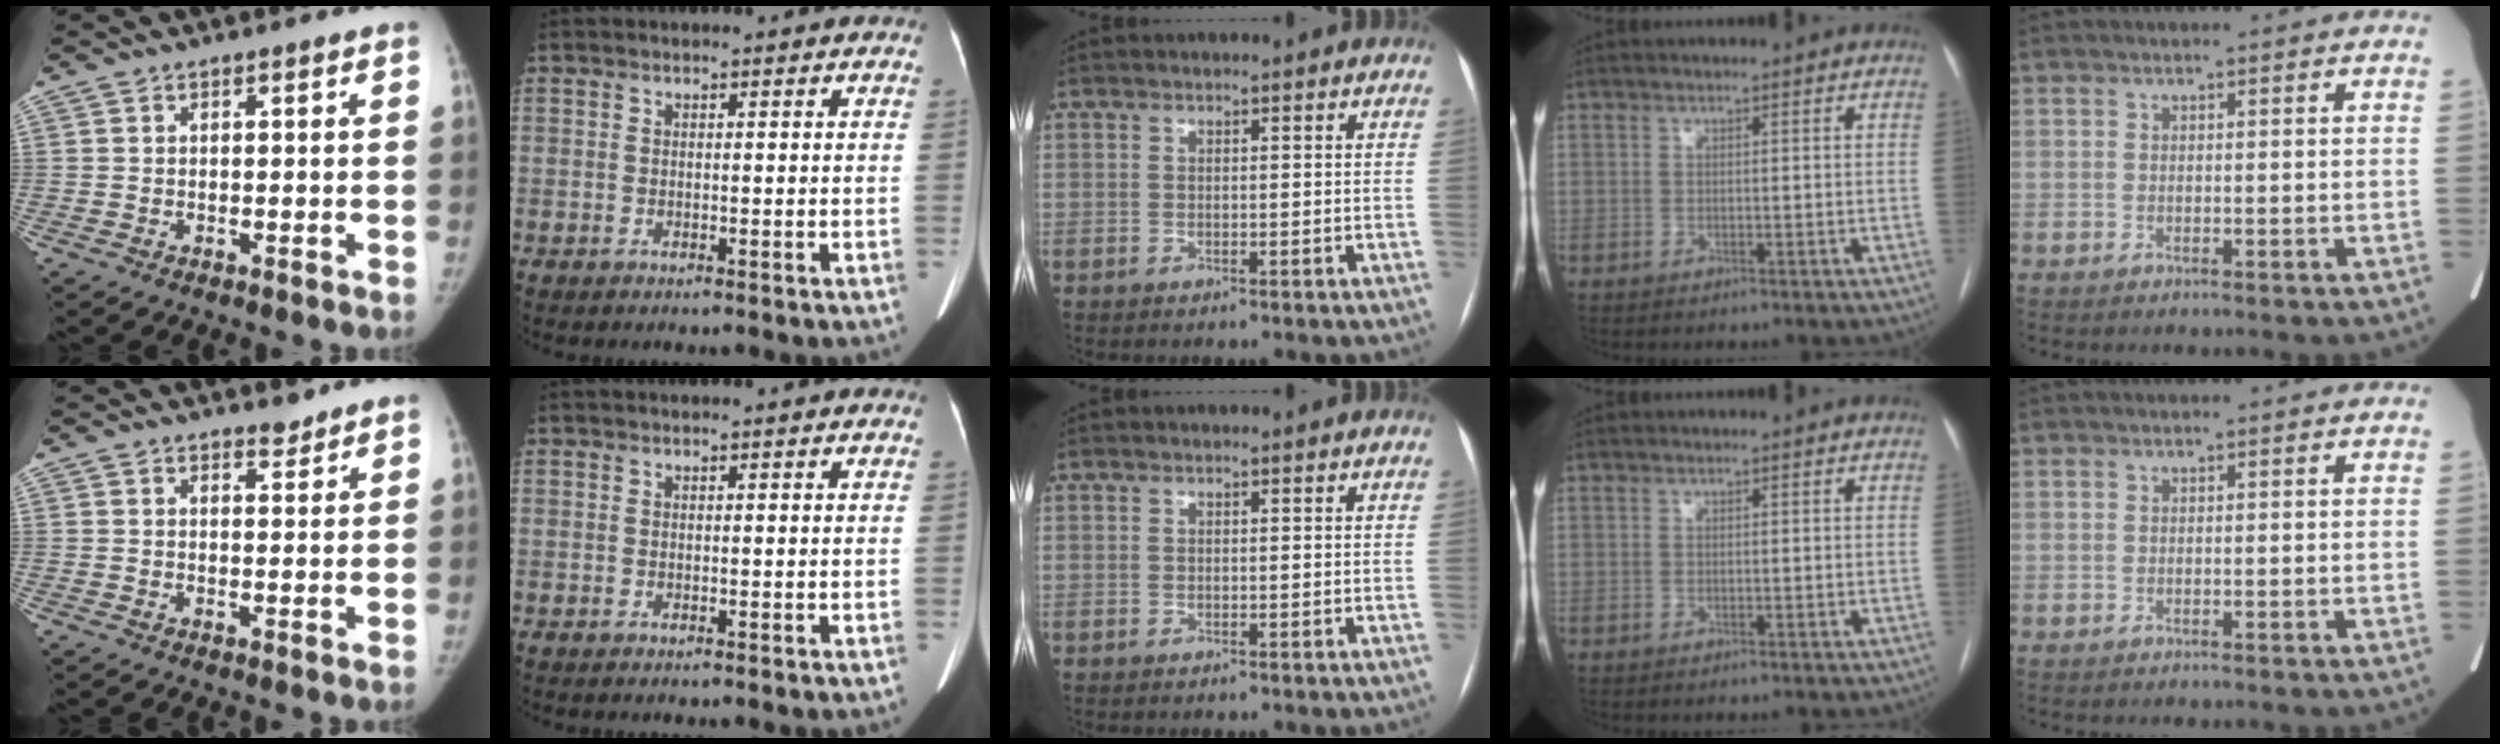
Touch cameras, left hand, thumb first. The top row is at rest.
{"thumb": {"total": 1.9, "force": [1.7, 0.7, 0.3], "torque": [0.008, -0.014, 0.022]}}